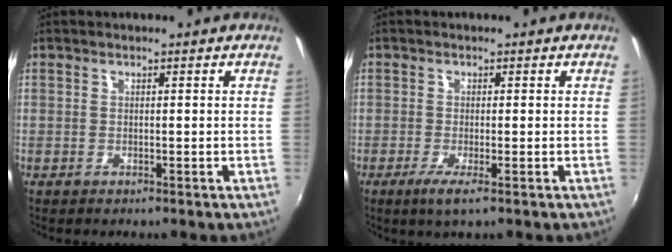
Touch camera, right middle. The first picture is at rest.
{"total": 2.8, "force": [-1.3, -0.2, 2.5], "torque": [-0.056, -0.012, -0.028]}